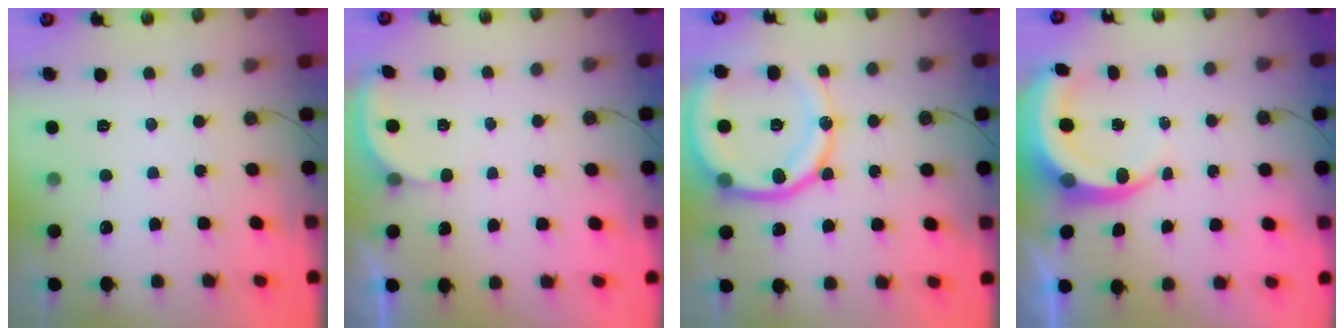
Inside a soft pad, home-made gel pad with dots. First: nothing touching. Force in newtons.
{"total": 1.6, "press": 1.6, "slide": 0.3}
{"total": 17.7, "press": 17.6, "slide": 2.0}
{"total": 7.1, "press": 7.0, "slide": 1.1}